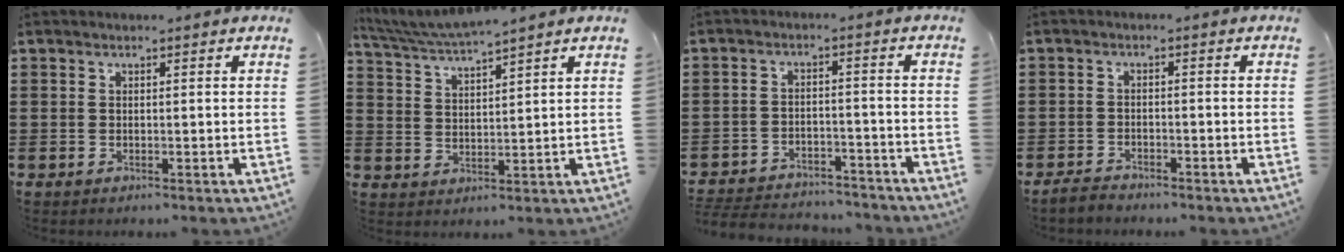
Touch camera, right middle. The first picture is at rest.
{"total": 4.3, "force": [4.1, 0.1, 1.4], "torque": [-0.043, -0.016, 0.073]}
{"total": 4.3, "force": [-4.2, 0.8, 0.1], "torque": [-0.013, 0.003, -0.091]}
{"total": 2.2, "force": [-2.1, 0.7, 0.0], "torque": [-0.007, 0.001, -0.043]}